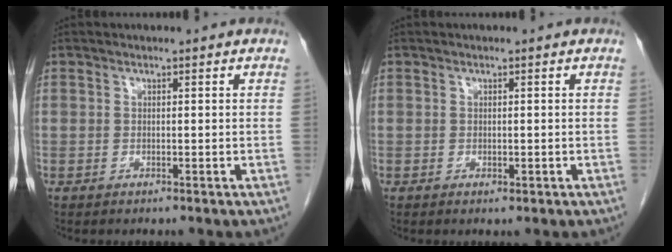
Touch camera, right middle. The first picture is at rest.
{"total": 0.7, "force": [-0.2, 0.4, 0.5], "torque": [-0.007, -0.001, -0.001]}